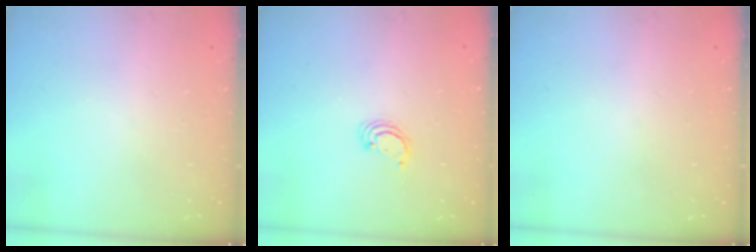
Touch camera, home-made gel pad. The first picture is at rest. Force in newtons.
{"total": 2.6, "press": 2.6, "slide": 0.3}
{"total": 0.0}